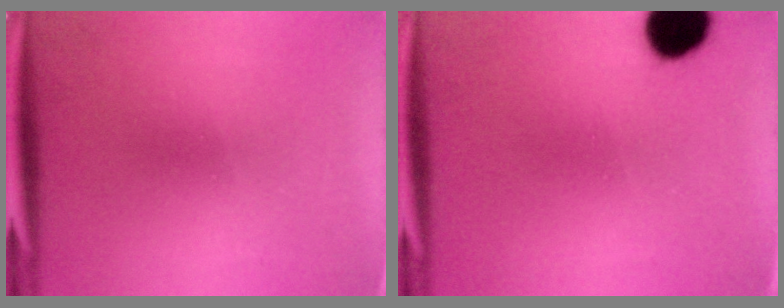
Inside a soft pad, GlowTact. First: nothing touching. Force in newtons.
{"total": 9.1}